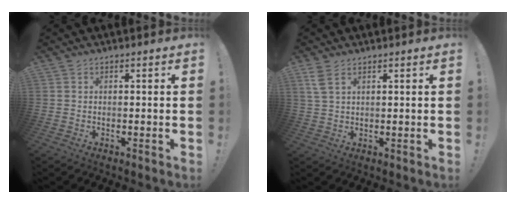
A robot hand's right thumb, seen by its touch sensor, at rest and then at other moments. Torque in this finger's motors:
{"motor_torque": [-0.09, 0.81, 0.11, 0.07, 0.04]}